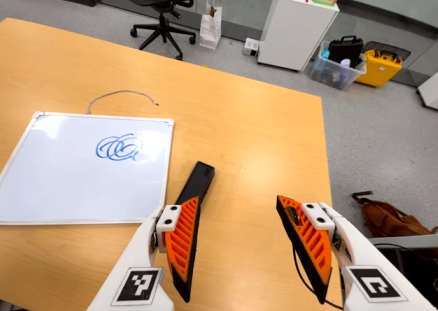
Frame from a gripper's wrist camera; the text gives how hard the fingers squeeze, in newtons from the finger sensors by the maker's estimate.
{"total": 0.0}